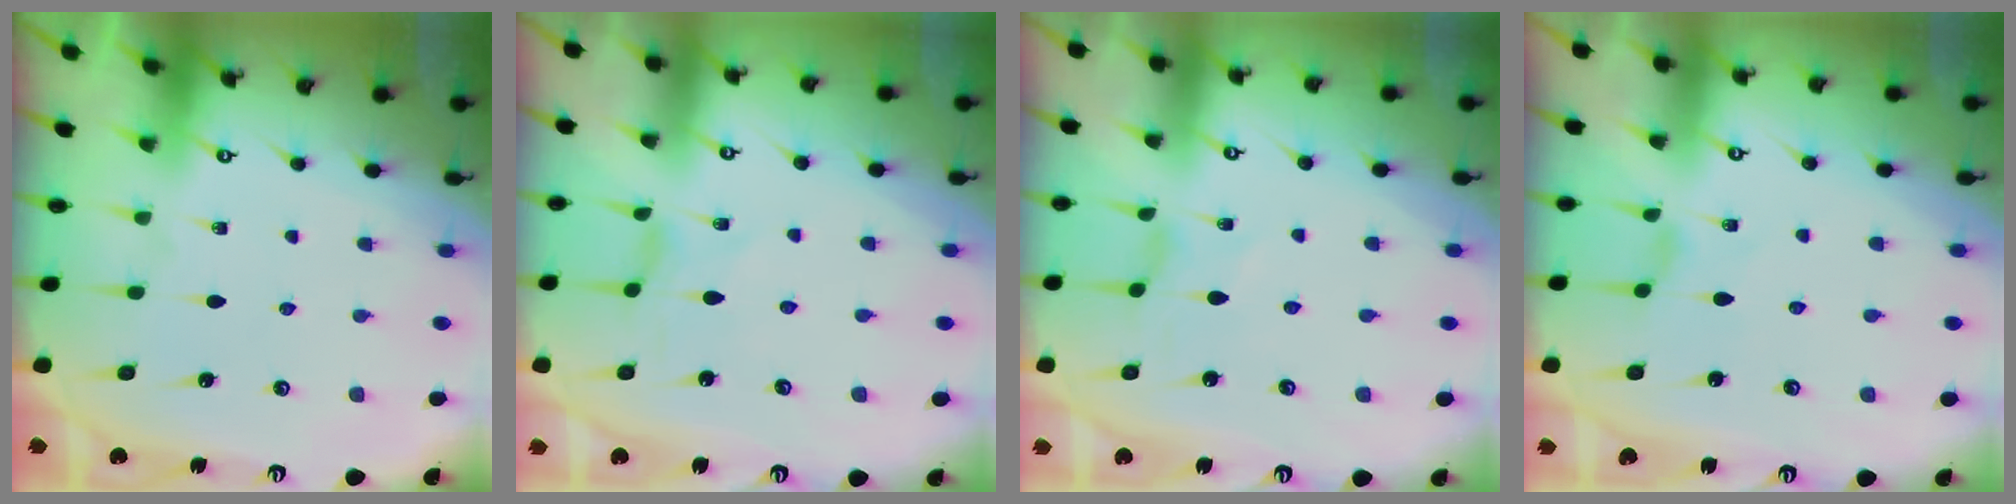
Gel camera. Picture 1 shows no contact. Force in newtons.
{"total": 0.0}
{"total": 0.6, "press": 0.5, "slide": 0.2}
{"total": 0.0}